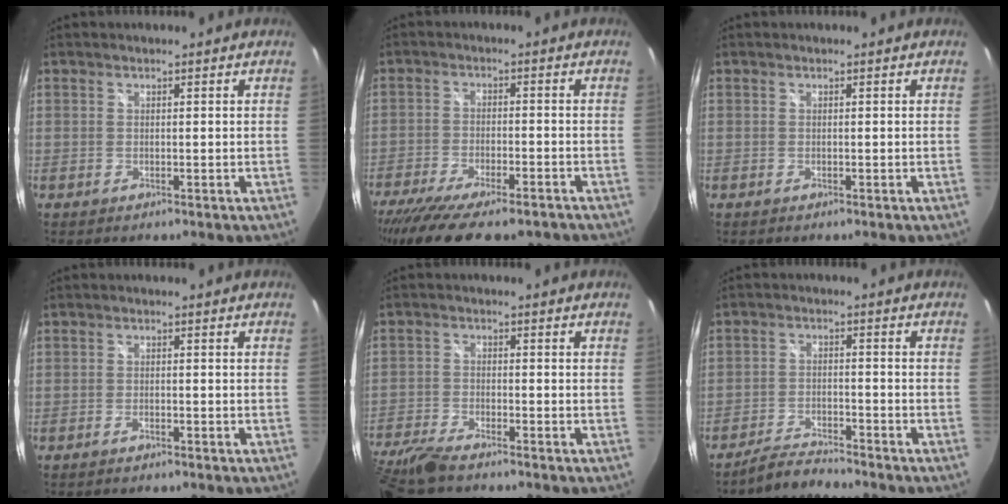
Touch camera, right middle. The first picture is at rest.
{"total": 18.5, "force": [-14.4, 5.4, 10.3], "torque": [-0.207, -0.056, -0.218]}
{"total": 0.0}
{"total": 1.3, "force": [-1.1, 0.5, 0.5], "torque": [-0.013, 0.001, -0.019]}
{"total": 10.7, "force": [-9.1, 2.1, 5.1], "torque": [-0.136, -0.027, -0.177]}
{"total": 5.0, "force": [-4.9, 0.3, 1.0], "torque": [-0.040, 0.002, -0.090]}